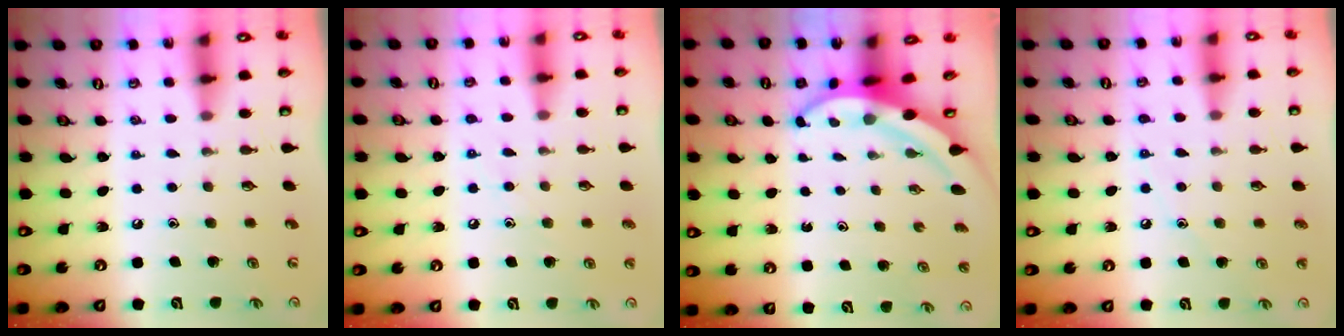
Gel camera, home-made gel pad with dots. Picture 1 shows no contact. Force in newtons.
{"total": 7.0, "press": 7.0, "slide": 0.4}
{"total": 4.4, "press": 4.4, "slide": 0.4}
{"total": 5.8, "press": 5.8, "slide": 0.7}